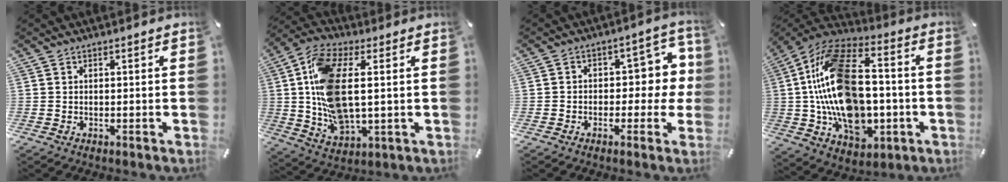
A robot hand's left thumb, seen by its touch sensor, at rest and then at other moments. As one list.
[{"total": 15.6, "force": [1.8, 7.8, 13.4], "torque": [-0.293, -0.006, 0.035]}, {"total": 8.6, "force": [-0.3, 5.6, 6.5], "torque": [-0.086, 0.007, -0.007]}, {"total": 23.9, "force": [-1.4, 16.1, 17.6], "torque": [-0.339, 0.010, -0.015]}]